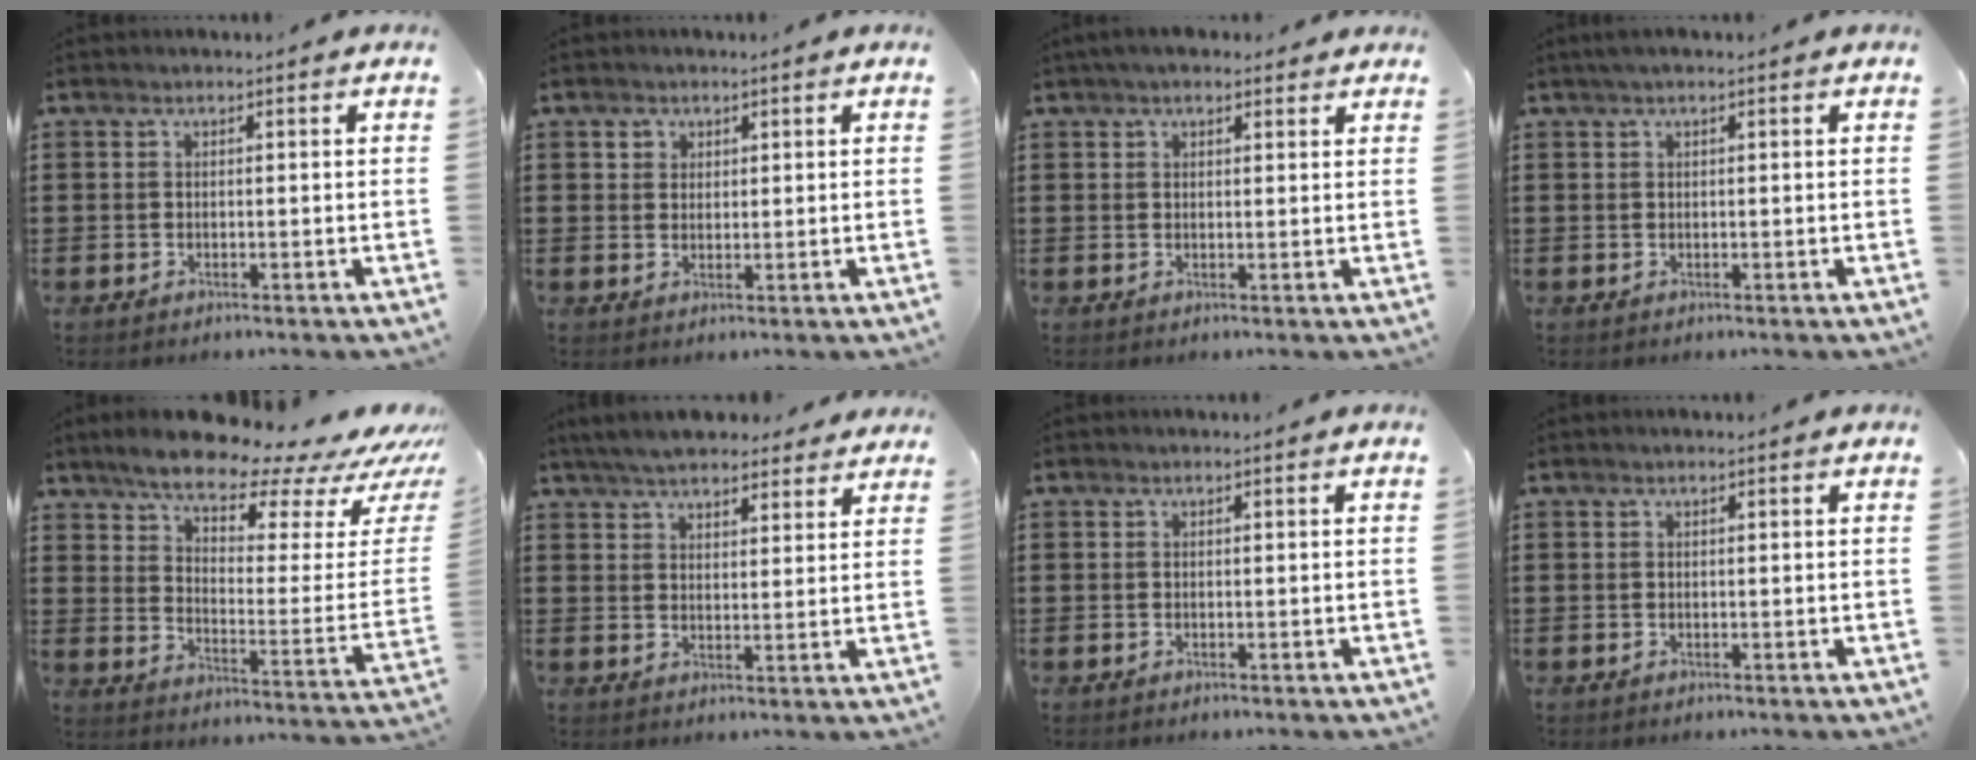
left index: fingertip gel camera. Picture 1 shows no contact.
{"total": 1.8, "force": [1.0, 1.4, 0.2], "torque": [0.000, 0.002, 0.018]}
{"total": 2.7, "force": [2.2, 1.0, 1.4], "torque": [-0.032, 0.006, 0.039]}
{"total": 0.8, "force": [0.3, 0.0, 0.7], "torque": [-0.012, 0.001, 0.006]}
{"total": 11.2, "force": [9.8, 2.2, 4.9], "torque": [-0.099, -0.071, 0.165]}
{"total": 5.7, "force": [5.2, 1.5, 1.6], "torque": [-0.049, -0.008, 0.098]}
{"total": 0.0}
{"total": 0.0}